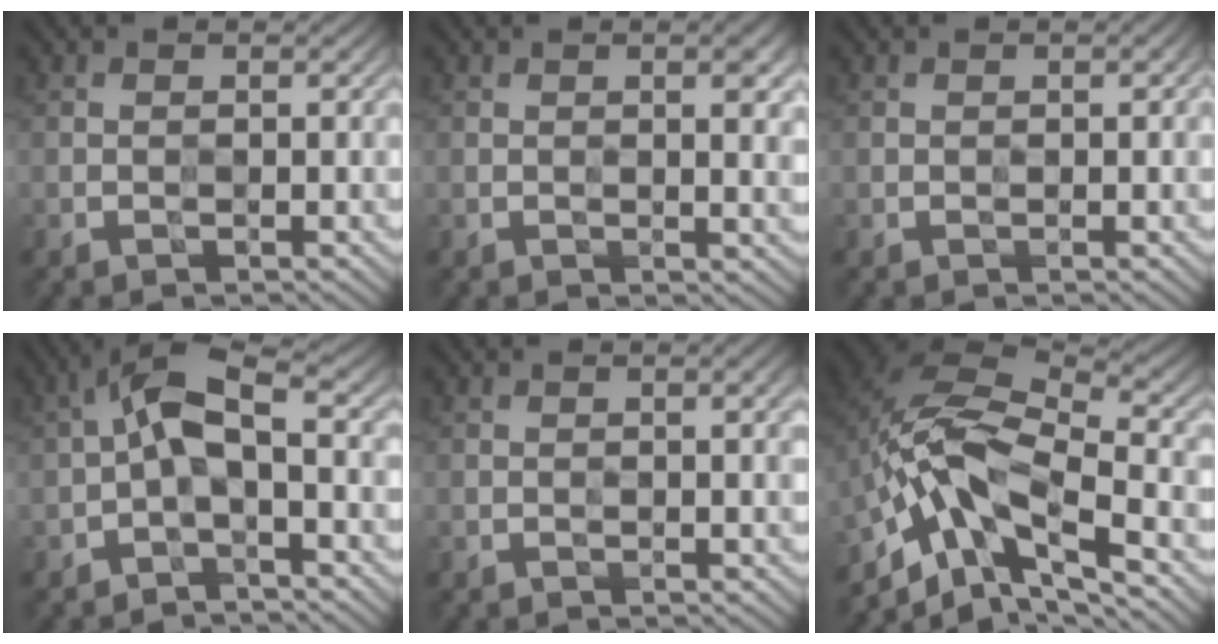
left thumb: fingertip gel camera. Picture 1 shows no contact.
{"total": 3.3, "force": [0.8, 0.6, 3.2], "torque": [-0.049, 0.003, 0.013]}
{"total": 0.8, "force": [0.1, 0.1, 0.8], "torque": [-0.015, 0.001, 0.002]}
{"total": 5.9, "force": [-0.6, 2.2, 5.5], "torque": [-0.106, 0.019, -0.024]}
{"total": 2.5, "force": [0.5, 0.4, 2.4], "torque": [-0.033, 0.004, 0.007]}
{"total": 12.5, "force": [-5.2, 5.7, 9.8], "torque": [-0.201, -0.008, -0.110]}